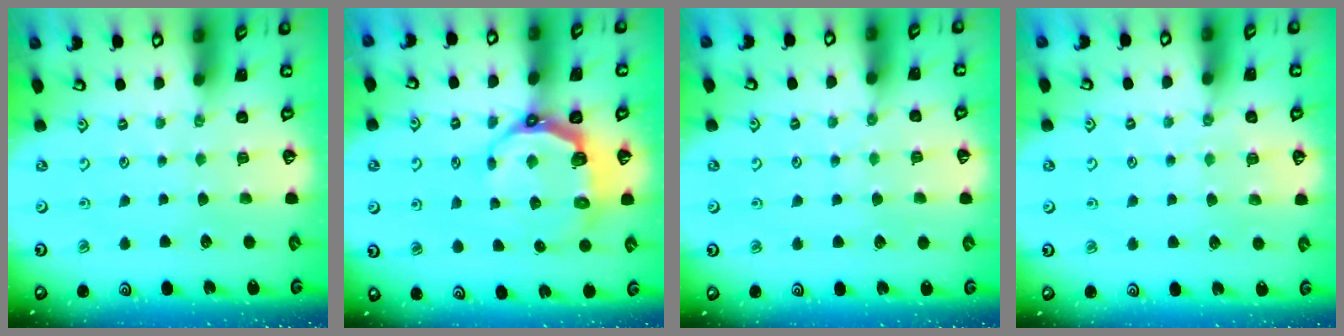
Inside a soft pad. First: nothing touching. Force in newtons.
{"total": 8.7, "press": 7.1, "slide": 5.0}
{"total": 5.1, "press": 5.1, "slide": 0.6}
{"total": 4.3, "press": 4.3, "slide": 0.4}